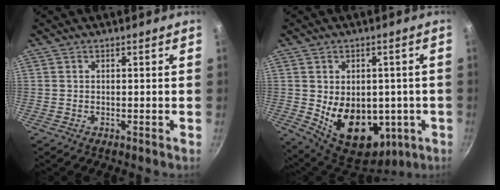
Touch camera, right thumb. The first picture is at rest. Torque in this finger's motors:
{"motor_torque": [-0.55, 0.98, 0.08, 0.09, 0.31]}